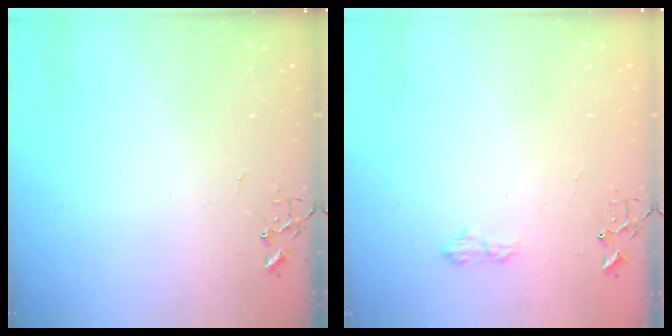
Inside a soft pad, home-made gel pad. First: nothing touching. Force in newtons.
{"total": 5.9, "press": 5.9, "slide": 0.8}